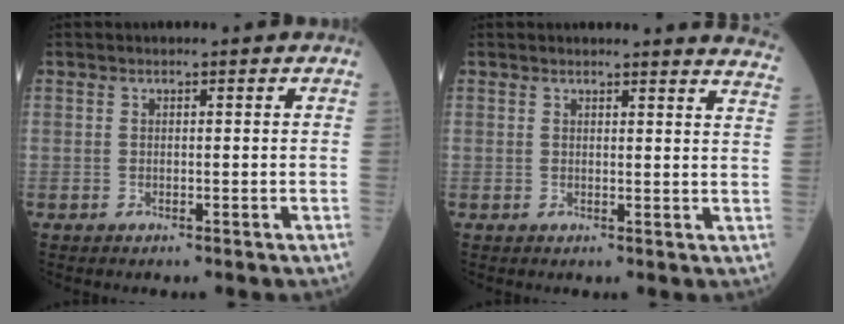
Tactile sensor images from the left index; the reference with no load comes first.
{"total": 8.8, "force": [8.7, -0.2, 0.9], "torque": [0.007, -0.068, 0.063]}